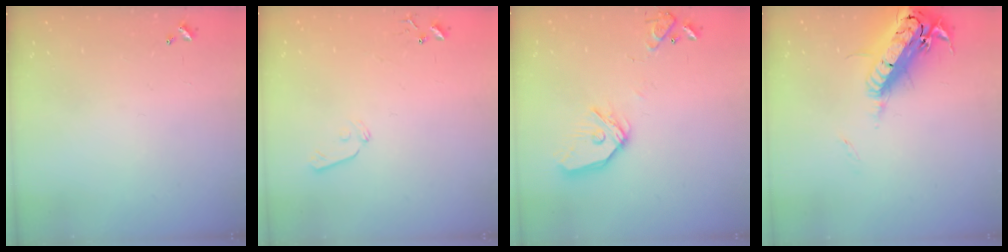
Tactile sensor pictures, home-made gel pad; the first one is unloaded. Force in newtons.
{"total": 5.9, "press": 5.8, "slide": 0.6}
{"total": 14.7, "press": 14.6, "slide": 1.9}
{"total": 22.8, "press": 22.3, "slide": 4.6}